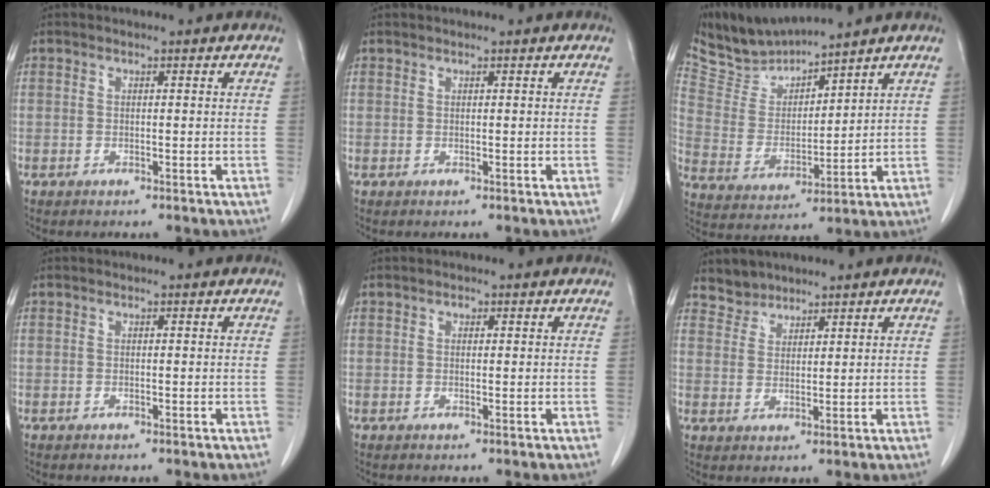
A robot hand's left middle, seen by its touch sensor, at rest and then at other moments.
{"total": 0.0}
{"total": 8.0, "force": [8.0, 0.2, 0.5], "torque": [-0.031, -0.001, 0.177]}
{"total": 0.0}
{"total": 0.6, "force": [0.3, 0.4, 0.3], "torque": [-0.007, 0.000, 0.005]}
{"total": 3.0, "force": [2.6, 1.3, -0.6], "torque": [0.018, 0.004, 0.047]}